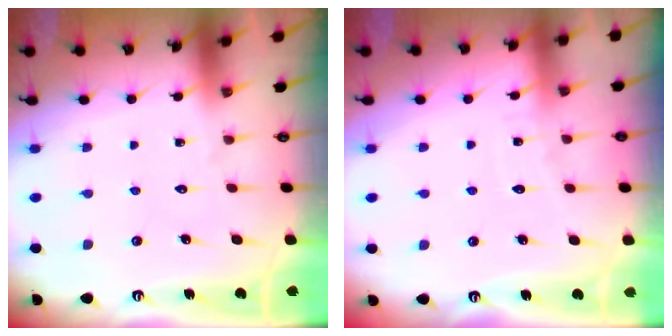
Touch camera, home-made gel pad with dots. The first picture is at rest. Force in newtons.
{"total": 2.9, "press": 2.9, "slide": 0.4}